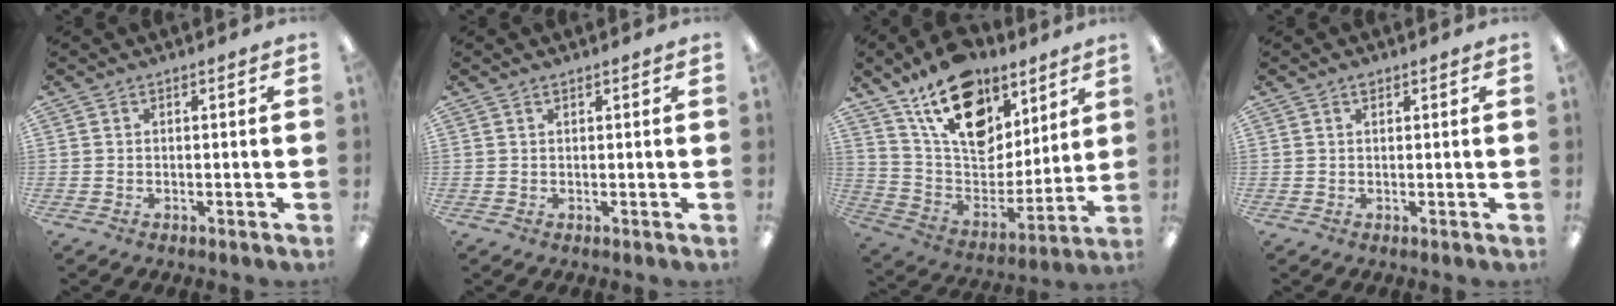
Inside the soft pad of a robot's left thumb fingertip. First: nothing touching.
{"total": 0.8, "force": [0.6, 0.3, 0.4], "torque": [-0.010, 0.003, 0.010]}
{"total": 19.7, "force": [12.9, 11.2, 9.8], "torque": [-0.172, -0.072, 0.232]}
{"total": 1.0, "force": [0.6, 0.5, 0.5], "torque": [-0.012, 0.002, 0.011]}